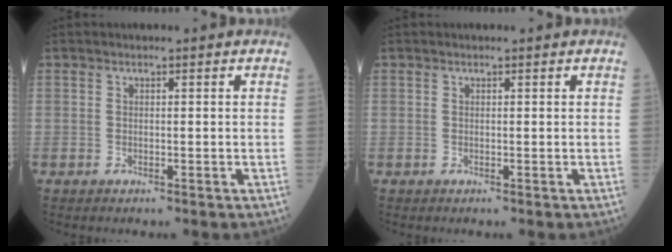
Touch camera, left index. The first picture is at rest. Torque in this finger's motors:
{"motor_torque": [-0.01, 0.01, 0.00, 0.00]}